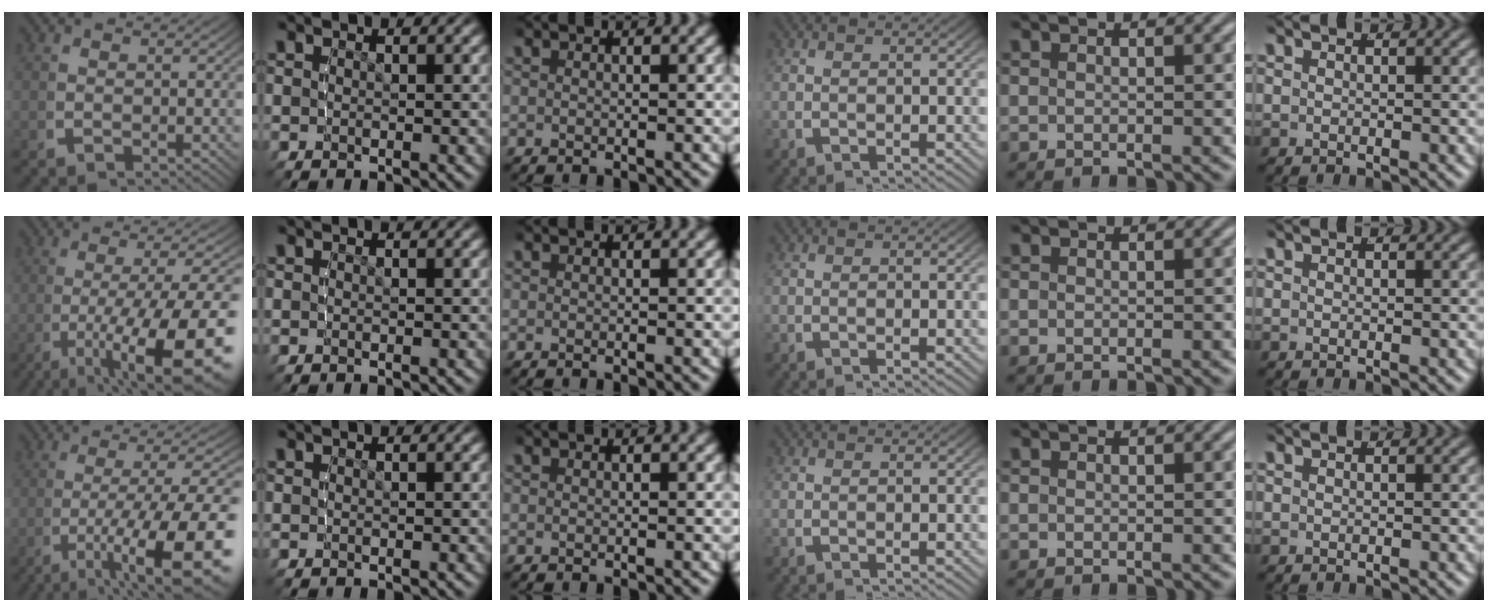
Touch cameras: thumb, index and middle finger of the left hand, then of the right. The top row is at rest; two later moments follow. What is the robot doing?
{"motion": "lift_and_place", "object": "bottle"}